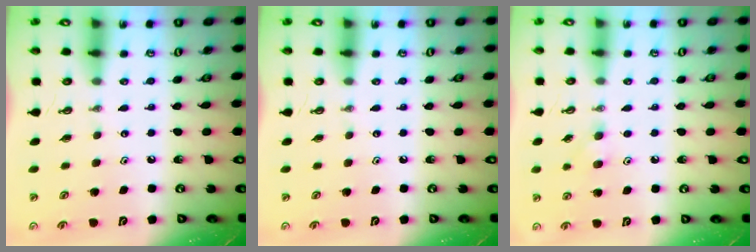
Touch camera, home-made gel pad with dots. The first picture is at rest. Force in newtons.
{"total": 0.0}
{"total": 4.9, "press": 4.8, "slide": 1.2}